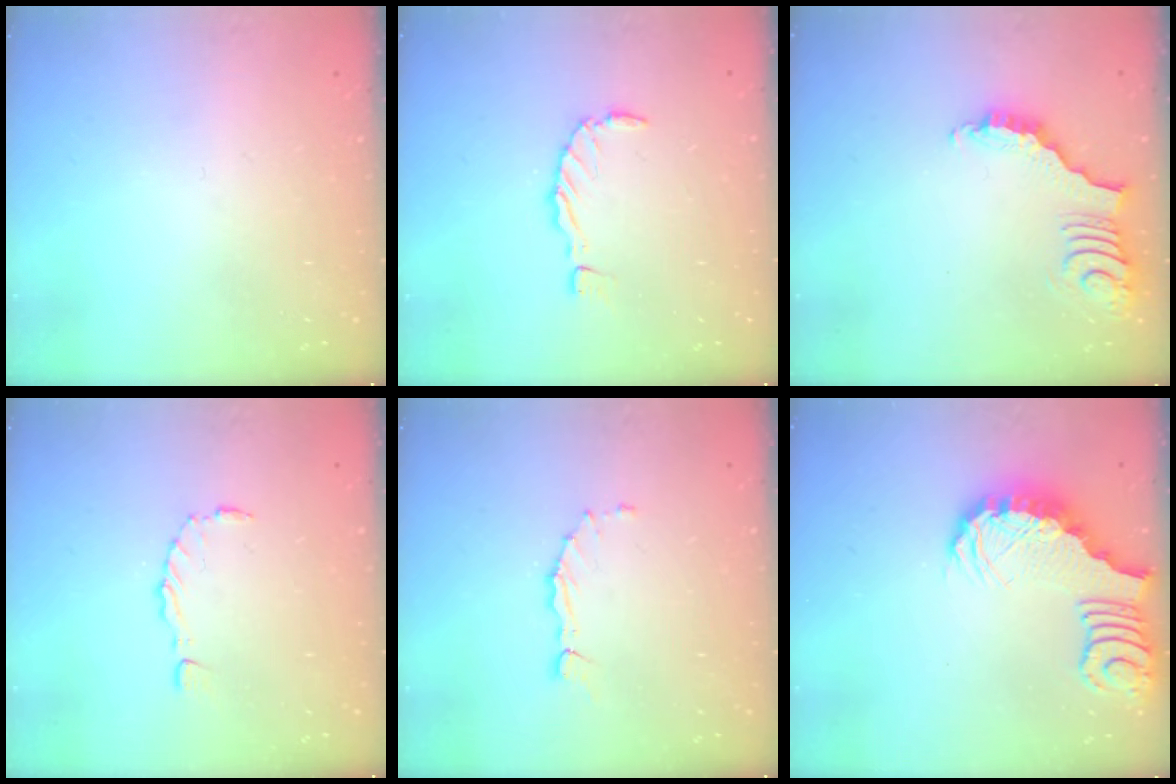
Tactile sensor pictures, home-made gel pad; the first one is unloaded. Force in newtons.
{"total": 0.0}
{"total": 3.6, "press": 3.6, "slide": 0.6}
{"total": 1.5, "press": 1.4, "slide": 0.3}
{"total": 1.6, "press": 1.6, "slide": 0.3}
{"total": 2.6, "press": 2.5, "slide": 0.5}